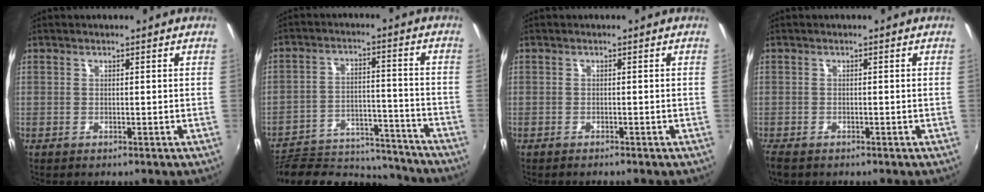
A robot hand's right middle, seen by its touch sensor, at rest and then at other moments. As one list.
[{"total": 22.6, "force": [-20.3, 7.0, 6.9], "torque": [-0.144, 0.019, -0.278]}, {"total": 0.8, "force": [-0.7, 0.1, 0.1], "torque": [-0.004, -0.004, -0.014]}, {"total": 3.2, "force": [-2.5, 1.4, 1.5], "torque": [-0.036, -0.014, -0.045]}]